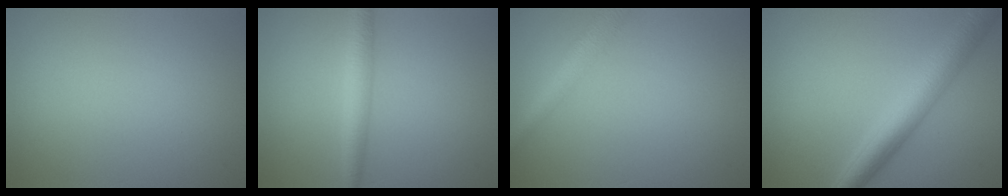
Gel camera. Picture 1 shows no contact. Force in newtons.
{"total": 2.6, "press": 2.6, "slide": 0.1}
{"total": 2.9, "press": 2.9, "slide": 0.2}
{"total": 5.6, "press": 5.6, "slide": 0.0}